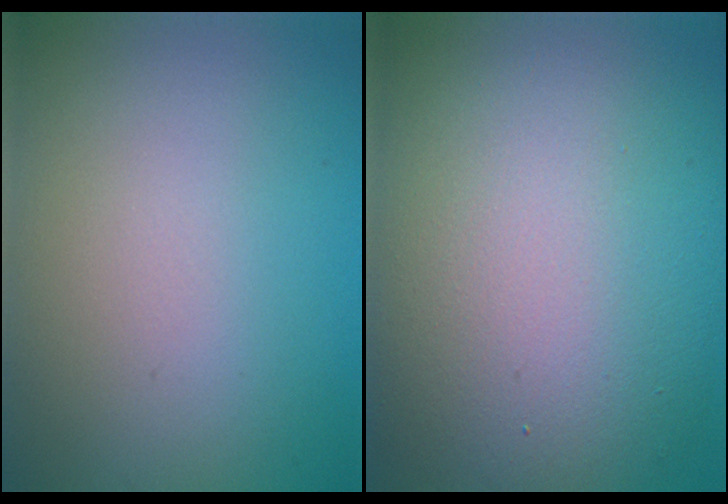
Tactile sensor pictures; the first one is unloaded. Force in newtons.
{"total": 14.2, "press": 14.2, "slide": 0.1}